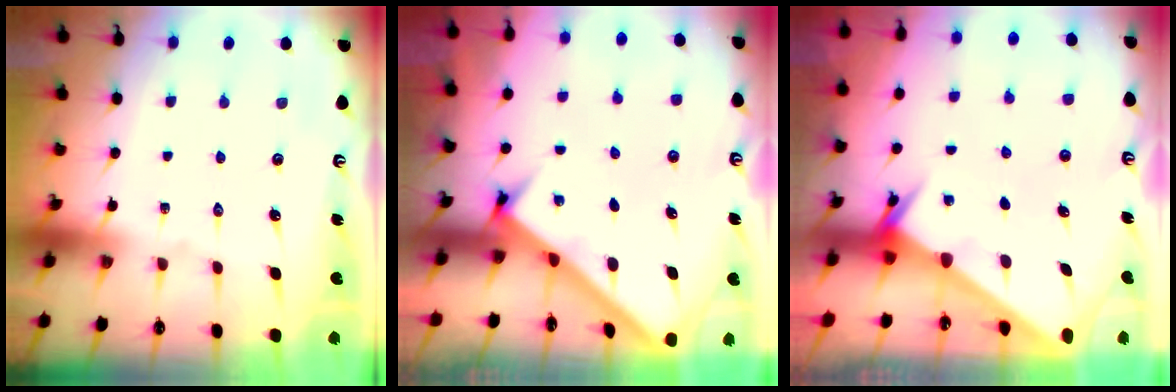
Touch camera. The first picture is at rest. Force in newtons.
{"total": 2.4, "press": 2.4, "slide": 0.3}
{"total": 2.1, "press": 2.1, "slide": 0.1}